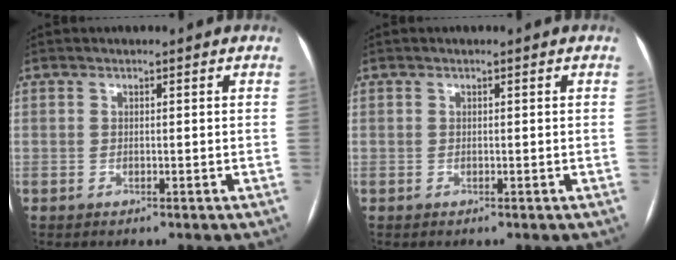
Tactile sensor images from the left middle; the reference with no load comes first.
{"total": 0.0}